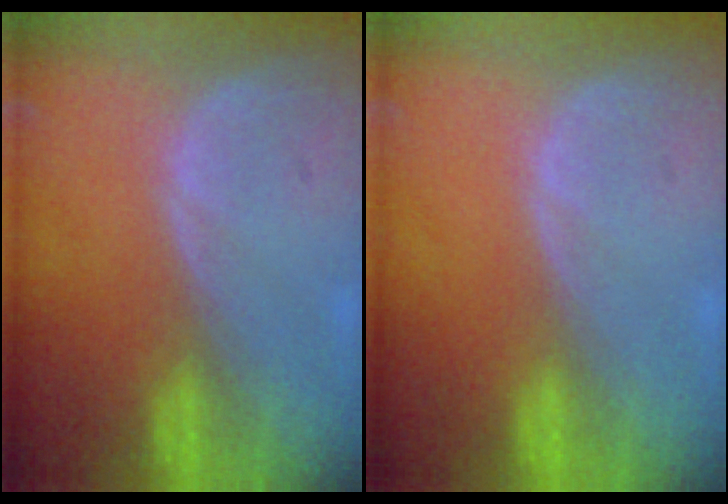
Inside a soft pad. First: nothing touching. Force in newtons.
{"total": 0.0}